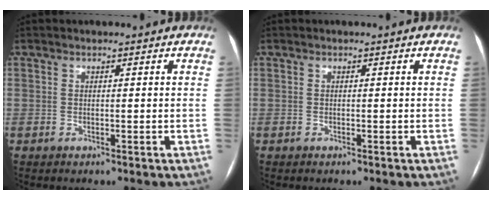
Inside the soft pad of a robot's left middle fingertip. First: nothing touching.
{"total": 0.0}